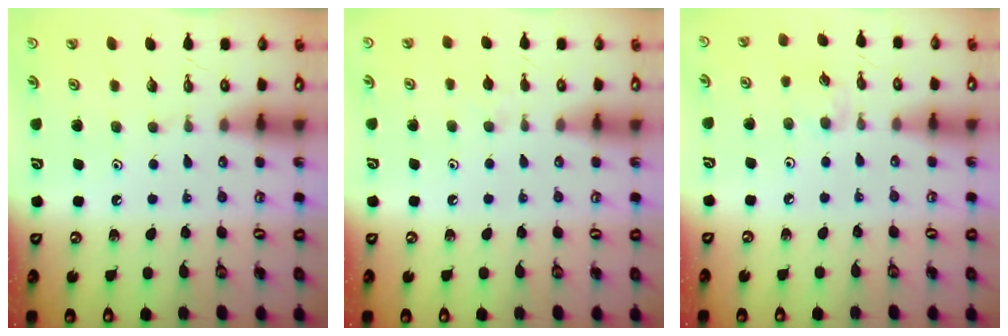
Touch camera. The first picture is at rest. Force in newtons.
{"total": 4.5, "press": 4.4, "slide": 0.6}
{"total": 5.1, "press": 5.1, "slide": 0.7}